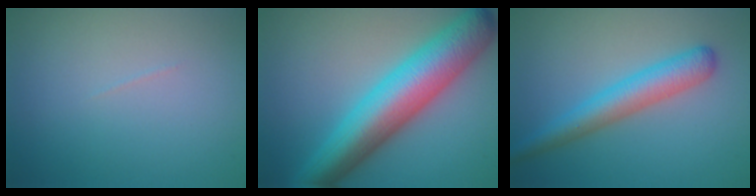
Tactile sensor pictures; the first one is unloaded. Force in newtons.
{"total": 9.5, "press": 9.5, "slide": 0.1}
{"total": 4.3, "press": 4.3, "slide": 0.1}